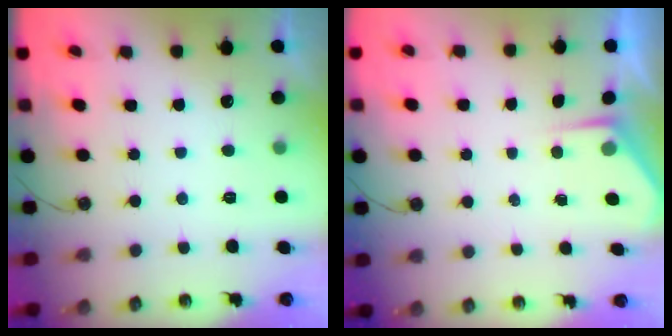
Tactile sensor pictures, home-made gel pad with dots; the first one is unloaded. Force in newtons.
{"total": 2.7, "press": 2.7, "slide": 0.3}